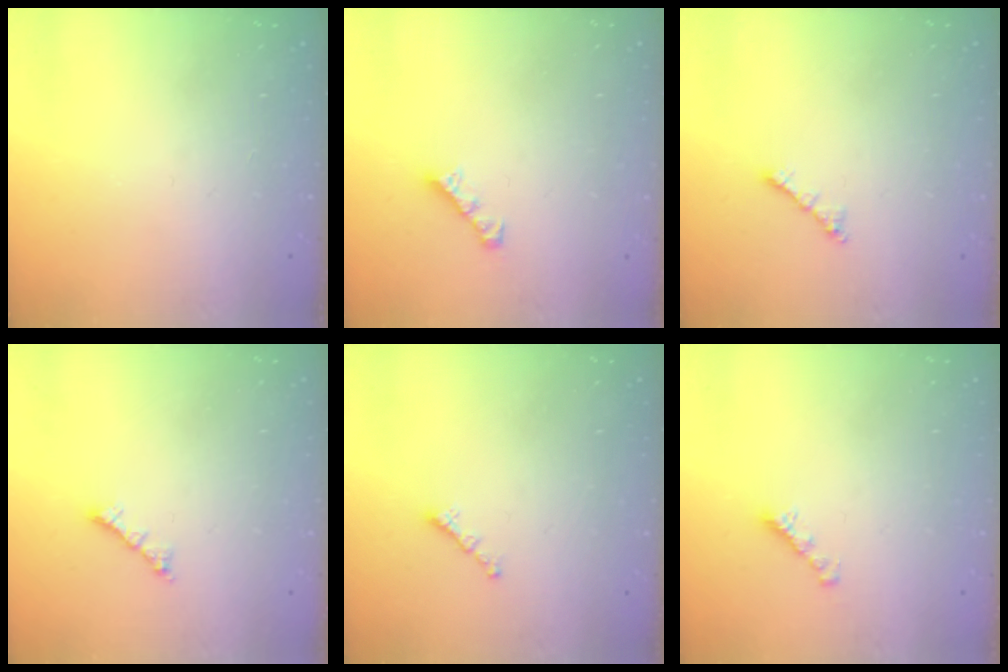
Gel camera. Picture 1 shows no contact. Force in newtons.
{"total": 3.0, "press": 3.0, "slide": 0.3}
{"total": 2.0, "press": 1.9, "slide": 0.6}
{"total": 1.8, "press": 1.7, "slide": 0.6}
{"total": 0.7, "press": 0.6, "slide": 0.4}
{"total": 2.2, "press": 2.1, "slide": 0.5}